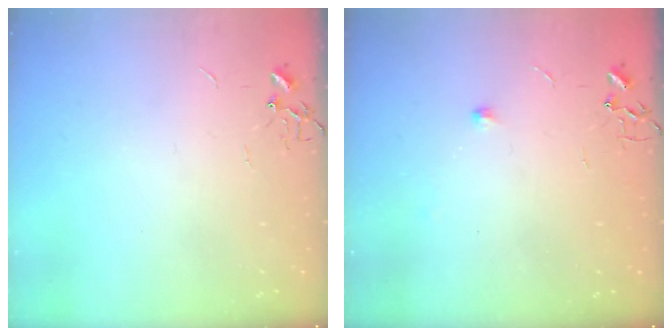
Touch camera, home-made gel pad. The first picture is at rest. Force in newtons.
{"total": 5.4, "press": 5.3, "slide": 1.0}